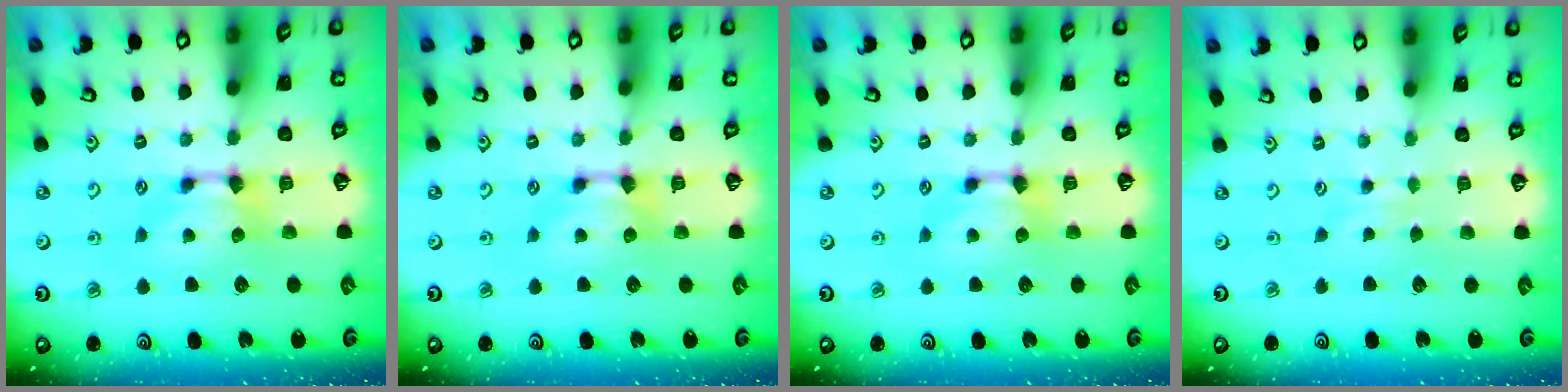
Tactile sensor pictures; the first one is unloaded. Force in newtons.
{"total": 0.0}
{"total": 0.0}
{"total": 2.4, "press": 2.4, "slide": 0.2}